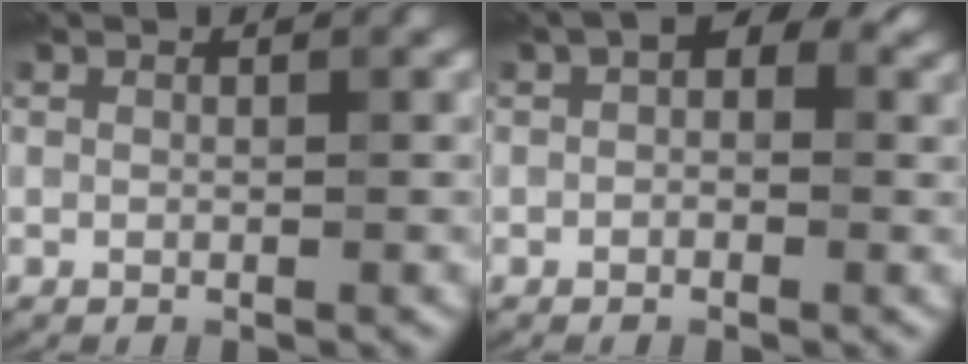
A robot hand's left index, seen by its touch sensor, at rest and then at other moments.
{"total": 3.1, "force": [0.5, 2.0, 2.3], "torque": [-0.020, 0.010, -0.004]}